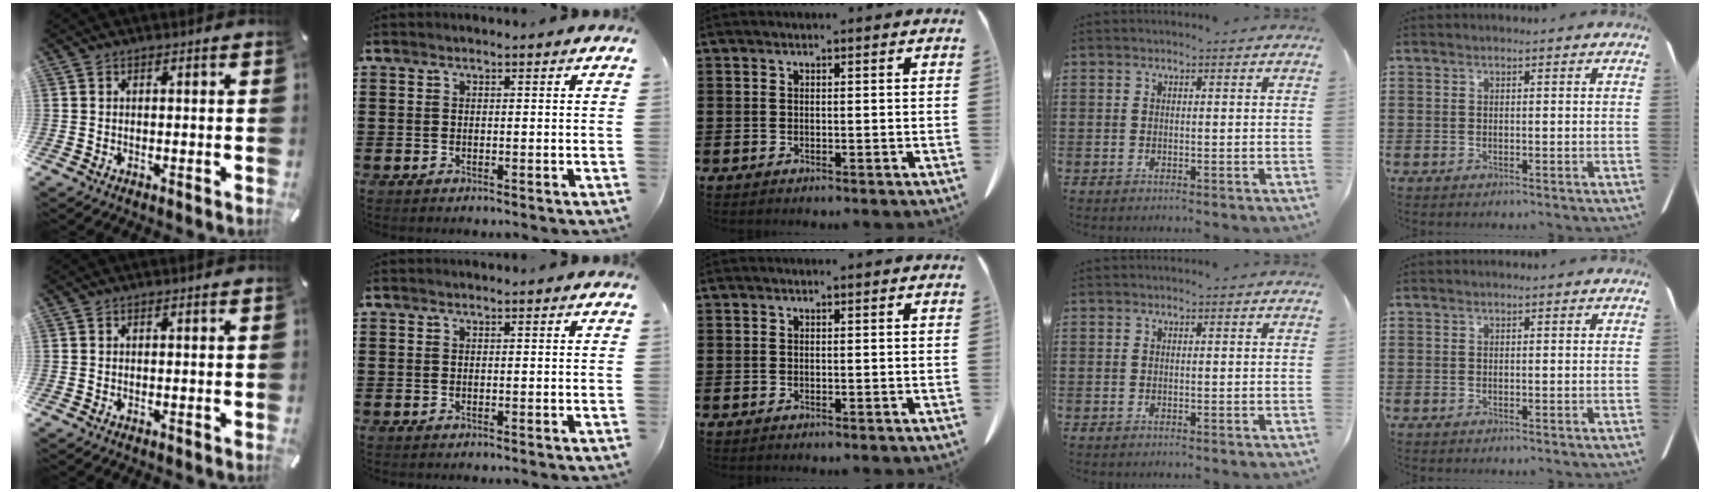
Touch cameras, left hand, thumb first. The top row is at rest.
{}